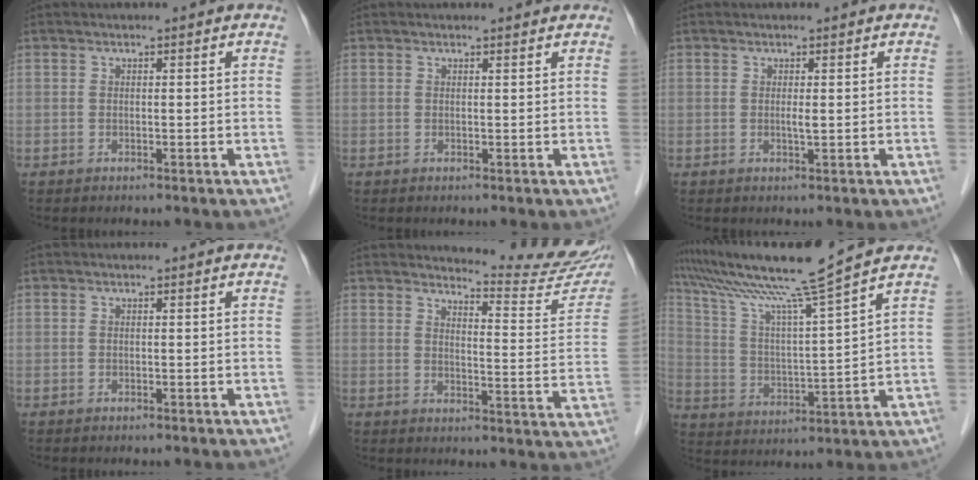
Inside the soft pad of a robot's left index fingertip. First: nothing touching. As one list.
[{"total": 1.4, "force": [1.4, 0.0, 0.1], "torque": [-0.011, 0.001, 0.016]}, {"total": 0.8, "force": [0.2, 0.0, 0.8], "torque": [-0.018, -0.001, 0.004]}, {"total": 0.0}, {"total": 13.8, "force": [13.5, 0.2, 2.6], "torque": [-0.028, -0.091, 0.146]}, {"total": 14.4, "force": [12.0, -2.9, 7.4], "torque": [-0.139, -0.008, 0.214]}]